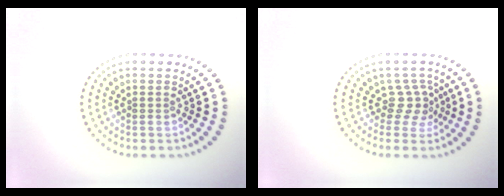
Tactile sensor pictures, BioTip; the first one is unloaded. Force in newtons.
{"total": 2.1, "press": 1.4, "slide": 1.6}